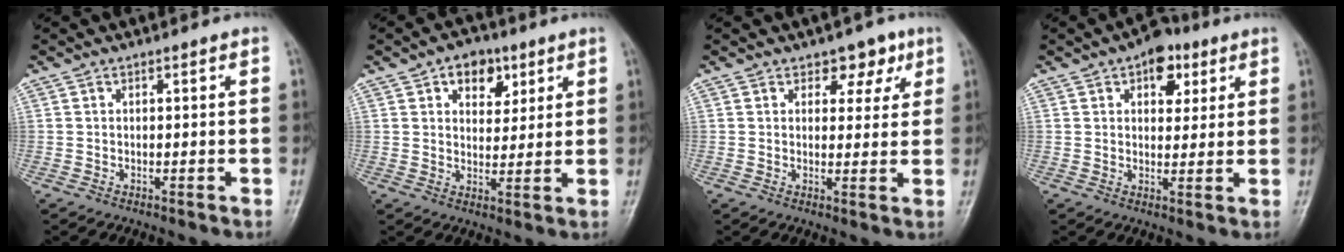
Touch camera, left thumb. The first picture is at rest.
{"total": 7.3, "force": [3.6, 4.9, 4.1], "torque": [-0.024, -0.011, 0.049]}
{"total": 4.7, "force": [2.8, 3.1, 2.2], "torque": [0.004, -0.012, 0.035]}
{"total": 7.5, "force": [3.6, 4.6, 4.6], "torque": [-0.026, -0.008, 0.045]}